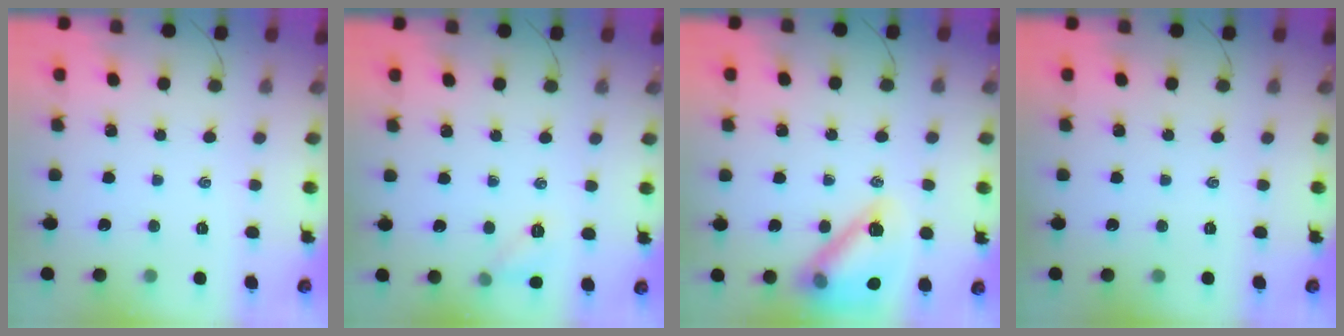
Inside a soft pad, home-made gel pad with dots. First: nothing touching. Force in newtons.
{"total": 6.3, "press": 6.0, "slide": 1.8}
{"total": 16.7, "press": 16.7, "slide": 1.6}
{"total": 0.0}